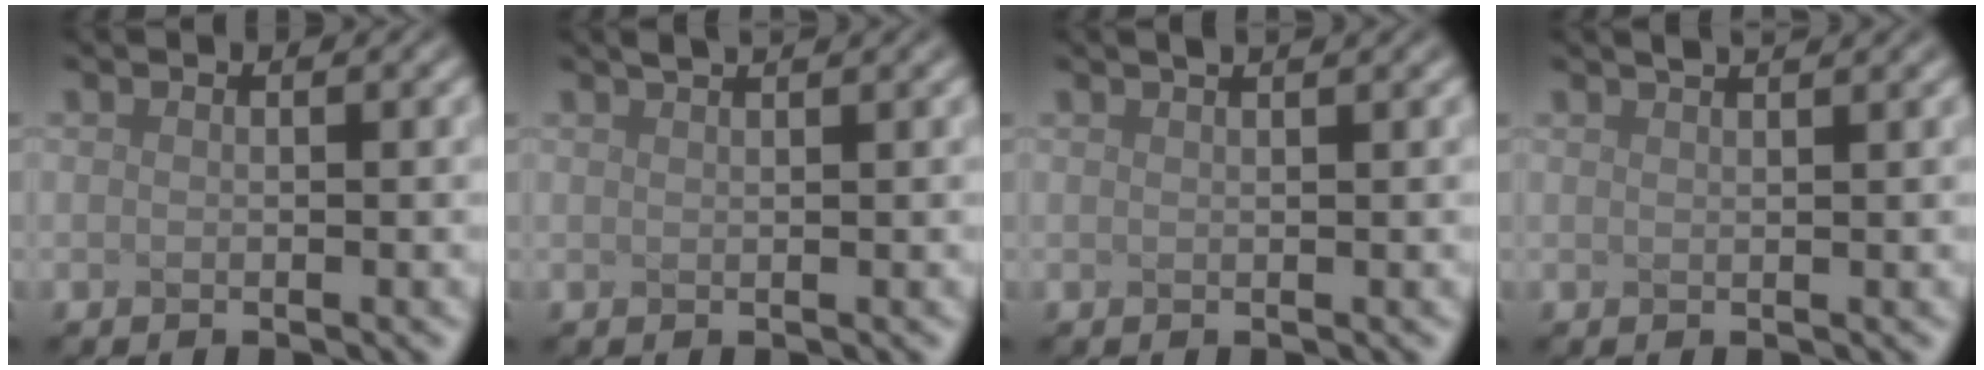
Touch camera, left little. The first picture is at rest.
{"total": 2.7, "force": [2.0, 0.8, 1.6], "torque": [-0.004, 0.018, 0.000]}
{"total": 2.9, "force": [1.9, 1.2, 1.9], "torque": [-0.002, 0.022, -0.008]}
{"total": 3.5, "force": [2.5, 1.2, 2.0], "torque": [-0.005, 0.027, 0.001]}